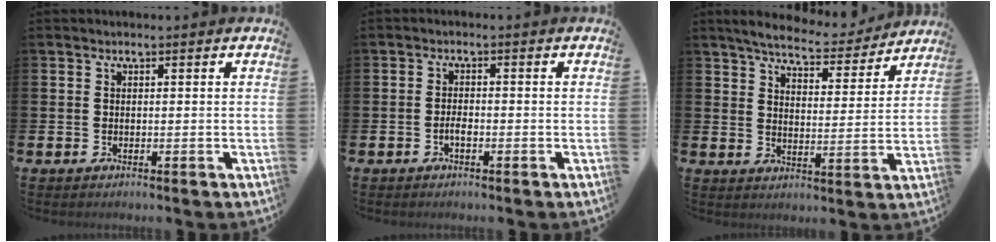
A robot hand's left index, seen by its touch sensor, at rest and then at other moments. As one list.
[{"total": 1.5, "force": [-0.6, 0.6, 1.2], "torque": [-0.024, 0.002, -0.013]}, {"total": 6.5, "force": [6.3, 1.0, 1.4], "torque": [-0.043, -0.041, 0.107]}]